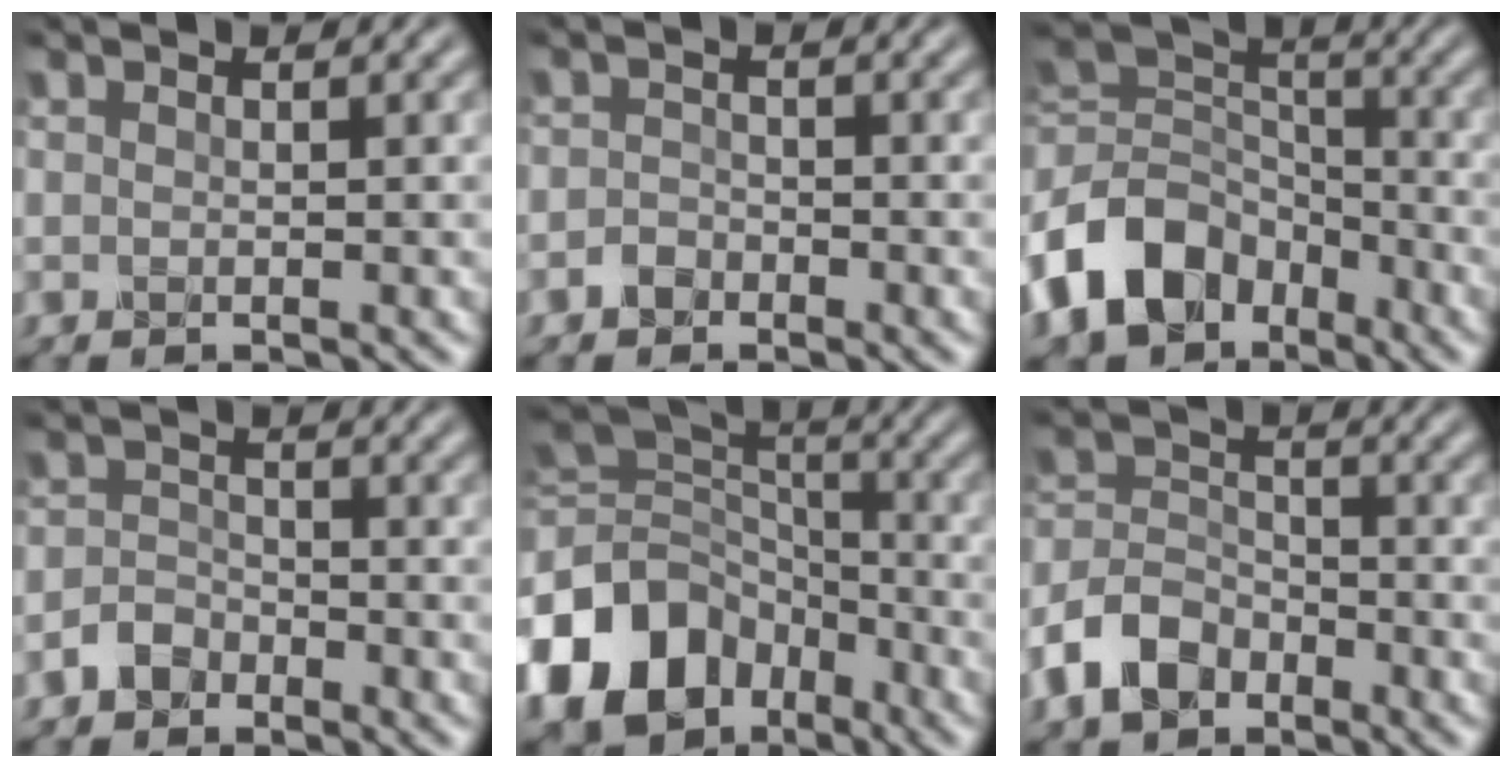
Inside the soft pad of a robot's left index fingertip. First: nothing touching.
{"total": 1.4, "force": [-1.0, 0.9, 0.3], "torque": [-0.002, 0.004, -0.020]}
{"total": 10.1, "force": [-5.3, 7.1, 4.9], "torque": [-0.099, 0.001, -0.120]}
{"total": 2.2, "force": [-1.6, 1.3, 0.6], "torque": [-0.007, 0.008, -0.035]}
{"total": 14.1, "force": [-7.2, 9.9, 7.0], "torque": [-0.167, 0.002, -0.145]}
{"total": 5.2, "force": [-3.2, 3.4, 2.3], "torque": [-0.050, 0.001, -0.071]}